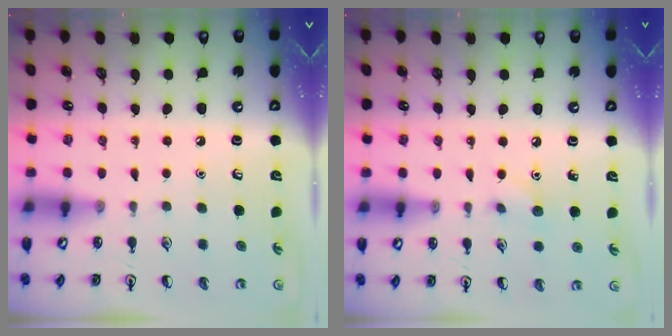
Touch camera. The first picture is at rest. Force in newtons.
{"total": 5.5, "press": 5.2, "slide": 1.7}